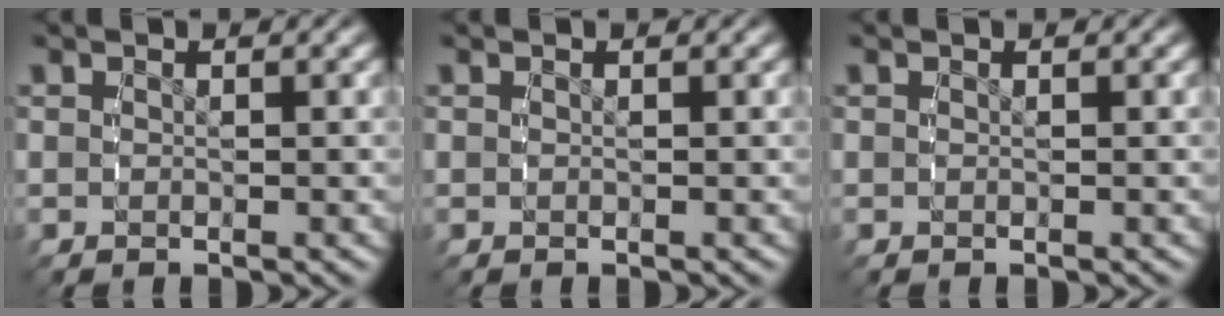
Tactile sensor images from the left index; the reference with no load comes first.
{"total": 0.0}
{"total": 0.0}